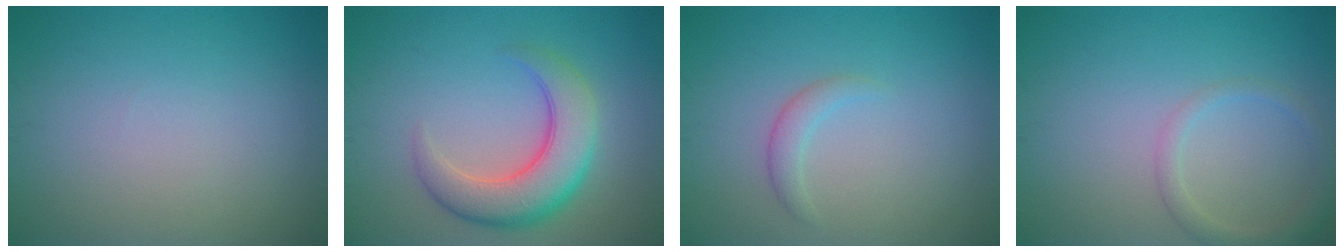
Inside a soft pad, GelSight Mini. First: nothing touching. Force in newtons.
{"total": 6.4, "press": 6.4, "slide": 0.3}
{"total": 1.4, "press": 1.4, "slide": 0.2}
{"total": 2.1, "press": 2.1, "slide": 0.1}